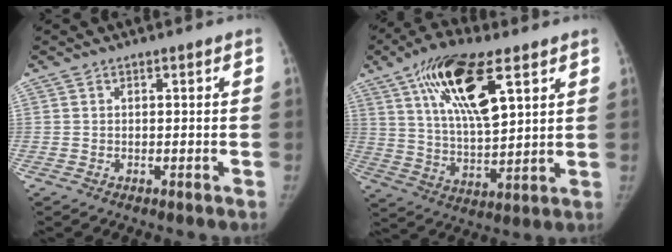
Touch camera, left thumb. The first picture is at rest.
{"total": 17.8, "force": [8.2, 6.7, 14.2], "torque": [-0.235, -0.023, 0.149]}